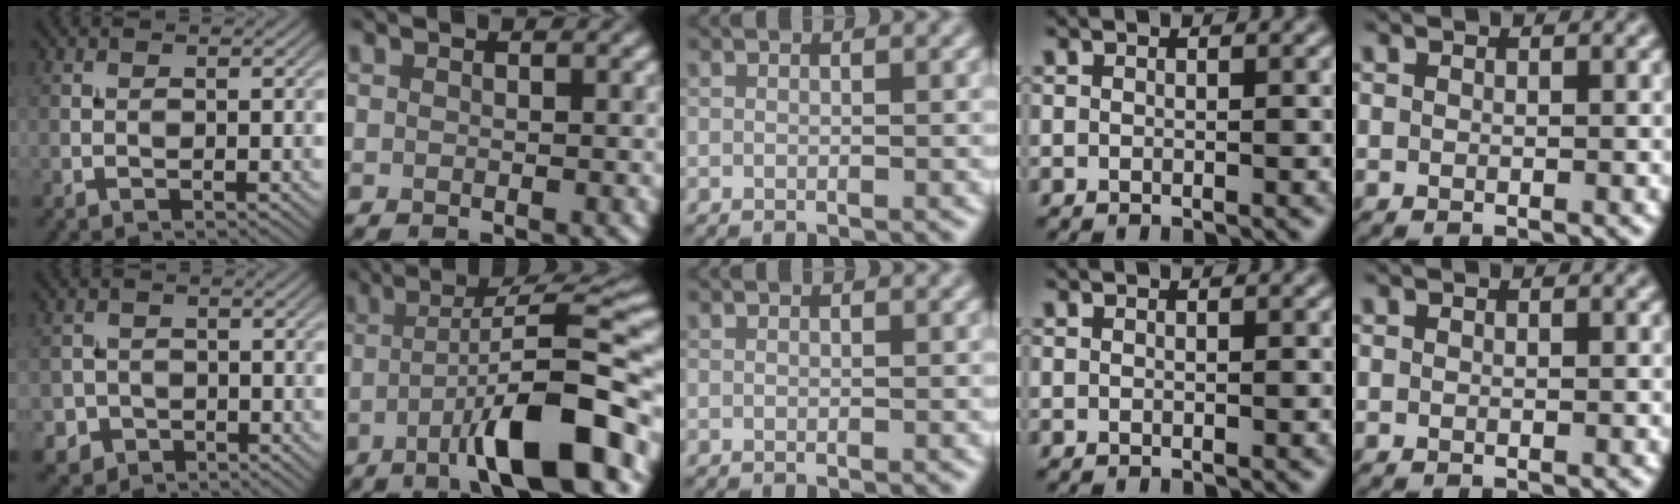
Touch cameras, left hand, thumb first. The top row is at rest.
{"thumb": {"total": 3.2, "force": [-1.6, 2.7, 0.5], "torque": [-0.006, -0.003, -0.036]}, "index": {"total": 11.1, "force": [-4.7, 2.1, 9.8], "torque": [-0.135, 0.017, -0.078]}}